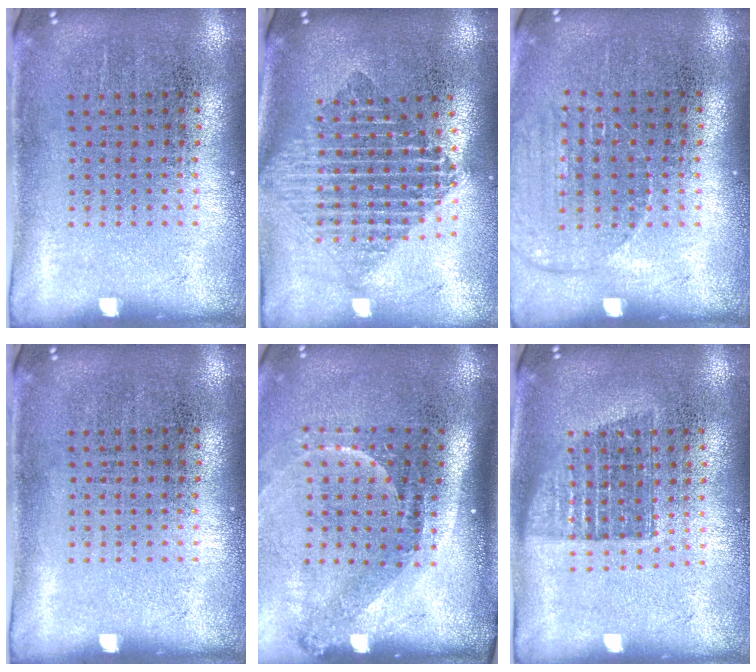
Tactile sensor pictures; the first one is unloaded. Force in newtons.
{"total": 1.9, "press": 1.6, "slide": 1.1}
{"total": 1.2, "press": 1.2, "slide": 0.2}
{"total": 0.0}
{"total": 2.2, "press": 1.5, "slide": 1.6}
{"total": 1.3, "press": 1.1, "slide": 0.6}